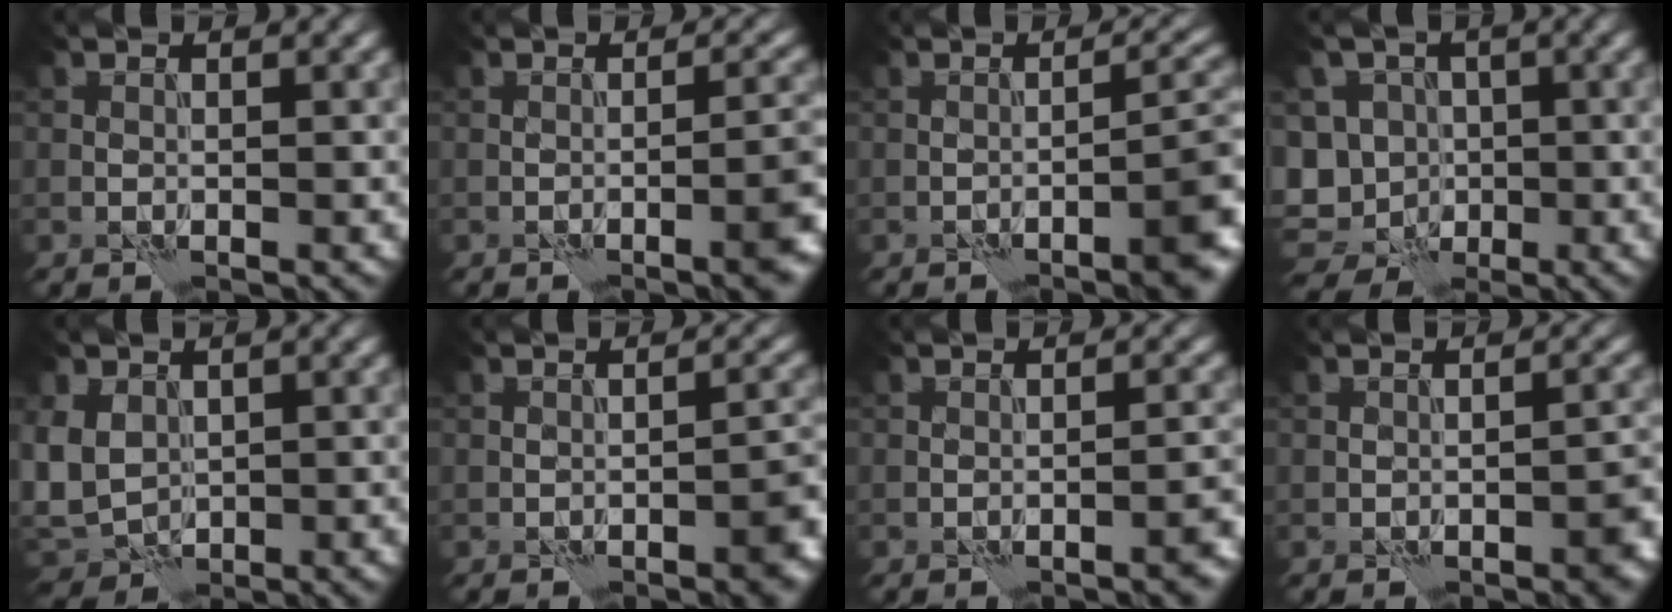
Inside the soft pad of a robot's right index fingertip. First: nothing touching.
{"total": 4.6, "force": [-1.8, 1.3, 4.0], "torque": [-0.043, 0.007, -0.026]}
{"total": 5.1, "force": [-2.7, 1.0, 4.2], "torque": [-0.047, 0.016, -0.040]}
{"total": 11.9, "force": [-4.0, 10.3, 4.5], "torque": [-0.085, 0.003, -0.084]}
{"total": 5.8, "force": [-0.1, 4.5, 3.6], "torque": [-0.088, -0.001, -0.011]}
{"total": 3.1, "force": [-1.6, 1.0, 2.4], "torque": [-0.029, 0.008, -0.022]}
{"total": 1.8, "force": [-1.2, 0.3, 1.4], "torque": [-0.018, 0.007, -0.018]}
{"total": 2.5, "force": [-1.2, 1.1, 1.8], "torque": [-0.021, 0.006, -0.014]}